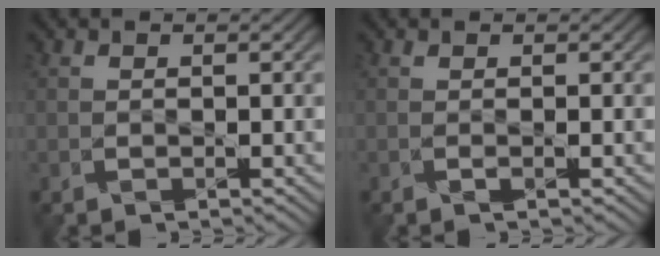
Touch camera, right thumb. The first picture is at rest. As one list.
[{"total": 0.7, "force": [-0.2, -0.3, 0.6], "torque": [-0.014, 0.000, -0.003]}]